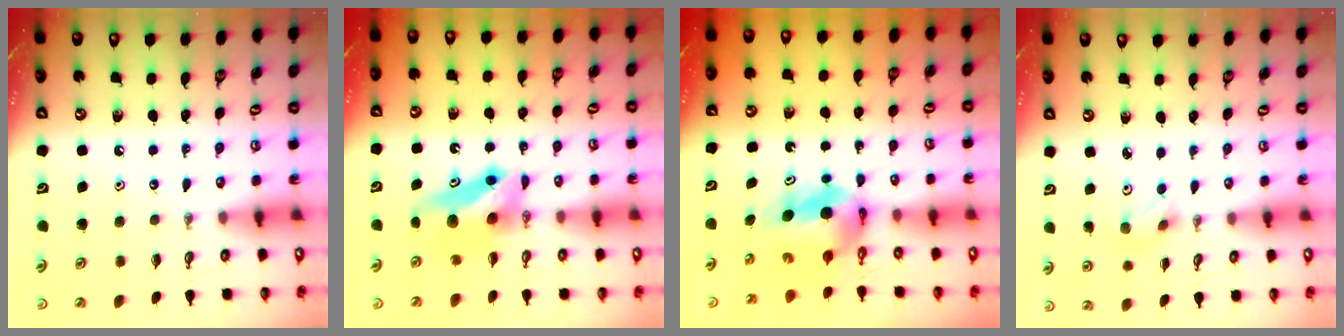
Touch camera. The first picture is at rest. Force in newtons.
{"total": 7.1, "press": 7.0, "slide": 1.5}
{"total": 5.7, "press": 5.4, "slide": 1.9}
{"total": 2.9, "press": 2.8, "slide": 0.6}